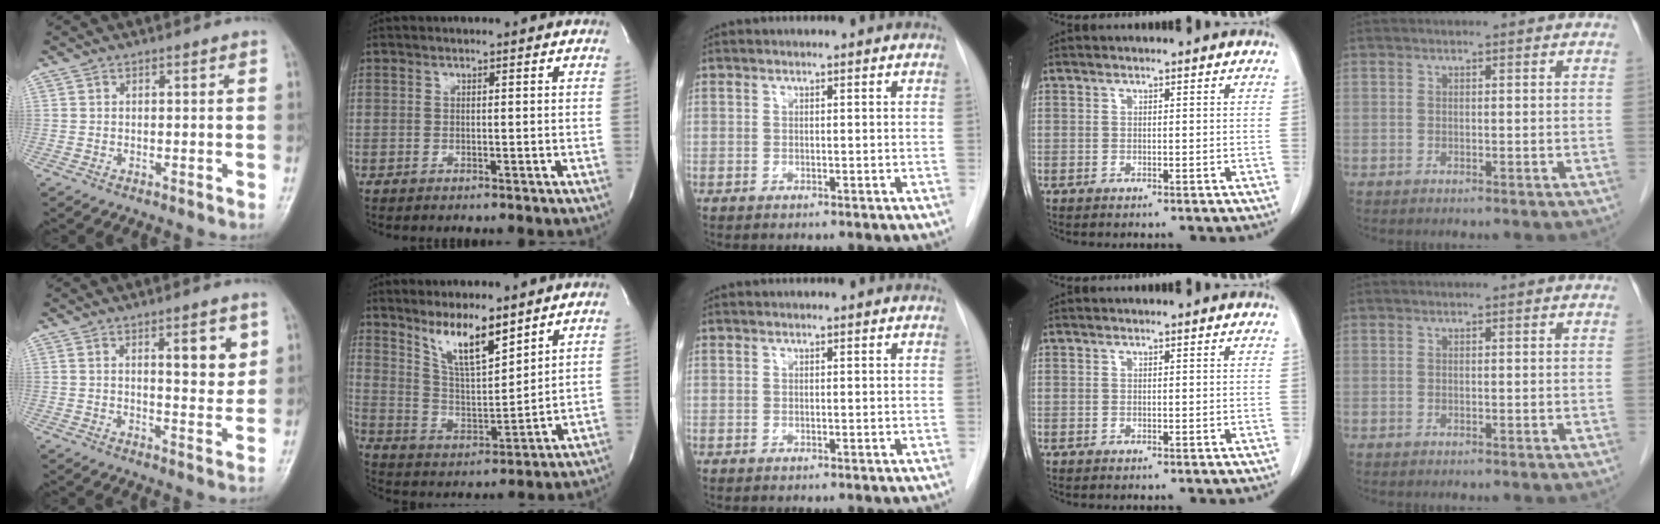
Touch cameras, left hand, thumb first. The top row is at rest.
{"thumb": {"total": 7.0, "force": [2.8, 2.3, 5.9], "torque": [-0.065, -0.019, 0.039]}, "index": {"total": 8.8, "force": [6.6, 1.8, 5.6], "torque": [-0.115, -0.011, 0.134]}}